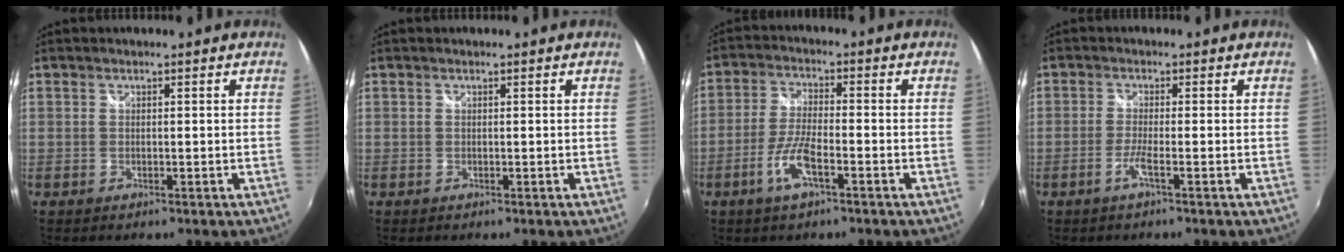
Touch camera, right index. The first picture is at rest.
{"total": 0.0}
{"total": 6.8, "force": [-3.4, 1.4, 5.7], "torque": [-0.126, -0.002, -0.068]}
{"total": 2.4, "force": [-1.3, -0.5, 1.9], "torque": [-0.048, -0.005, -0.031]}